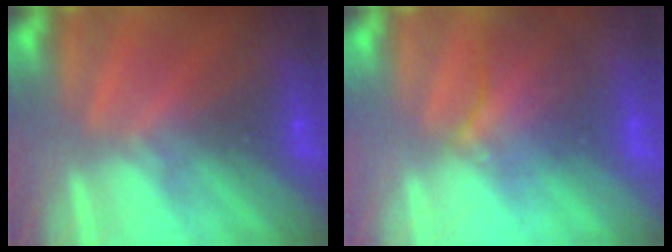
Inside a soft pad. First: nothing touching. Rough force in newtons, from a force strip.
{"total": 3.1}